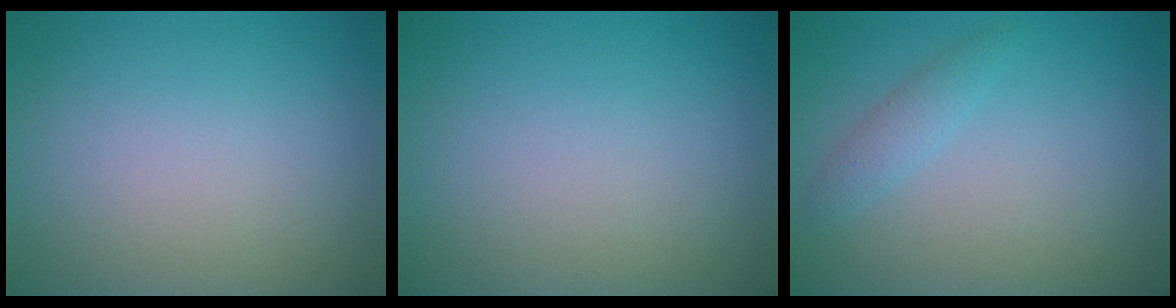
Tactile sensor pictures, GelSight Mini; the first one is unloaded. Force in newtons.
{"total": 0.0}
{"total": 1.5, "press": 1.4, "slide": 0.1}